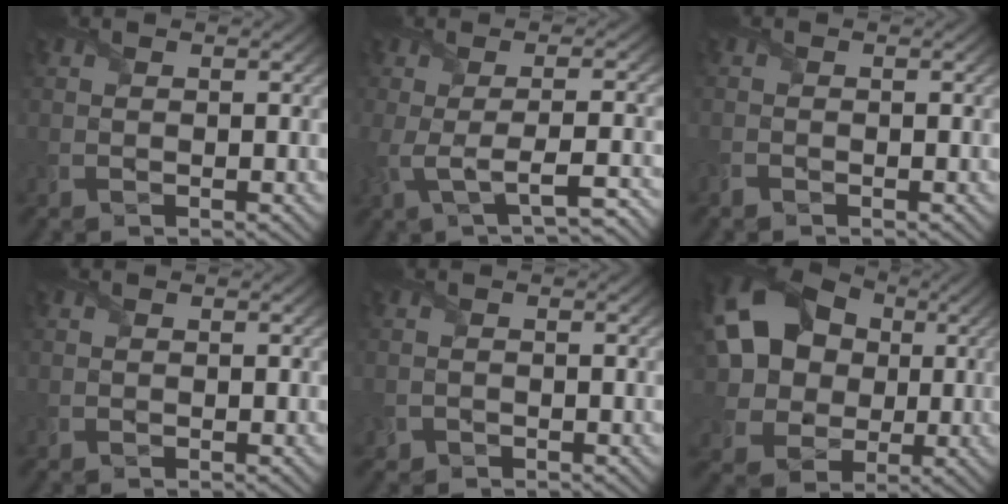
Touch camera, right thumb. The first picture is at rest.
{"total": 5.8, "force": [-1.8, 1.2, 5.3], "torque": [-0.090, 0.000, -0.037]}
{"total": 0.8, "force": [-0.8, 0.1, -0.1], "torque": [0.001, 0.000, -0.017]}
{"total": 0.7, "force": [0.3, 0.5, 0.4], "torque": [-0.008, 0.000, 0.008]}
{"total": 1.0, "force": [-0.6, 0.8, 0.0], "torque": [0.000, -0.006, -0.010]}
{"total": 16.9, "force": [3.1, 13.5, 9.7], "torque": [-0.248, 0.029, 0.053]}